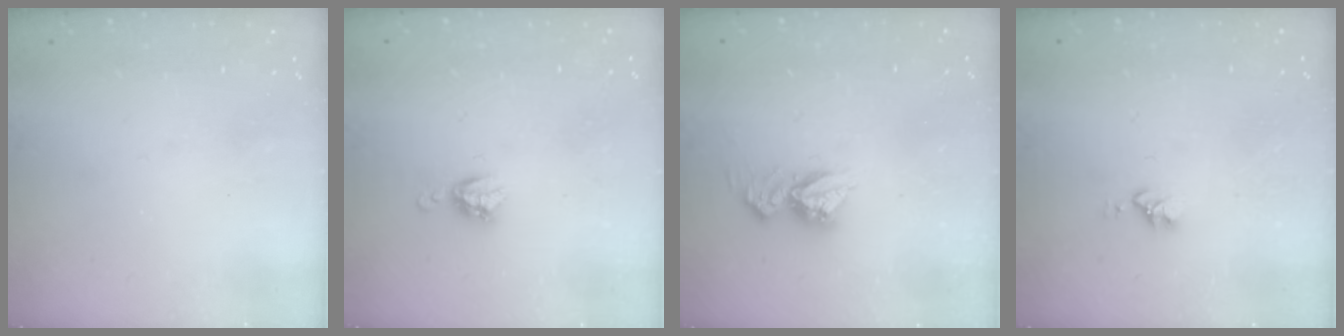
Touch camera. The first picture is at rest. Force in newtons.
{"total": 5.3, "press": 5.3, "slide": 0.1}
{"total": 9.5, "press": 9.5, "slide": 0.9}
{"total": 3.1, "press": 3.1, "slide": 0.4}